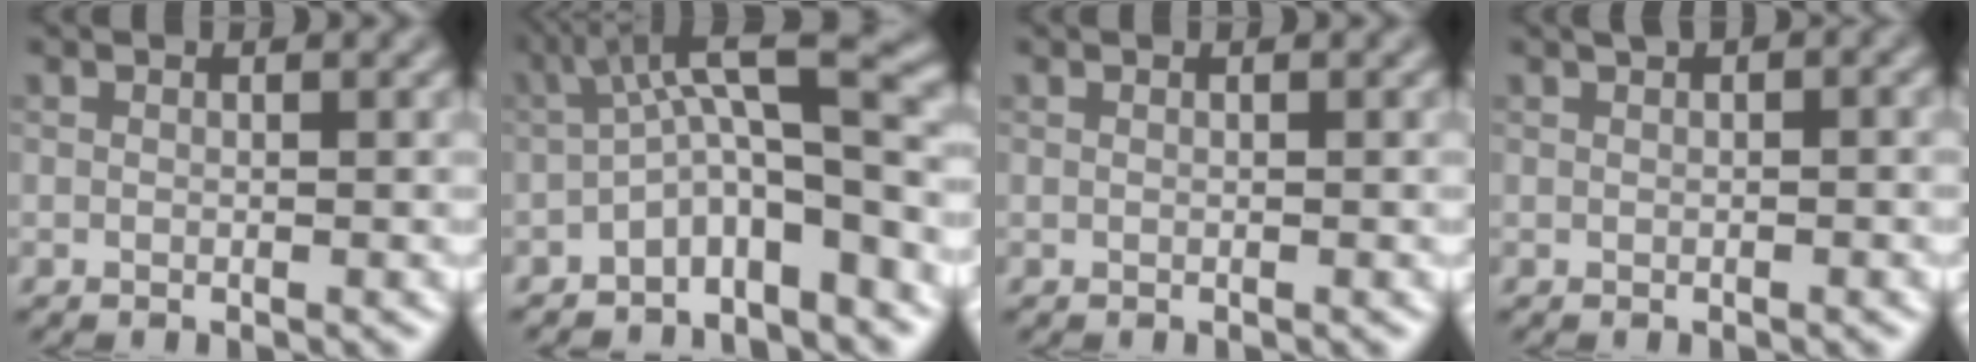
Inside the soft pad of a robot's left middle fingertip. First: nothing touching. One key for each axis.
{"total": 7.1, "fx": -2.6, "fy": 1.9, "fz": 6.3, "tx": -0.096, "ty": 0.021, "tz": -0.056}
{"total": 0.0}
{"total": 1.3, "fx": 0.5, "fy": 0.6, "fz": 1.1, "tx": -0.010, "ty": 0.008, "tz": 0.008}